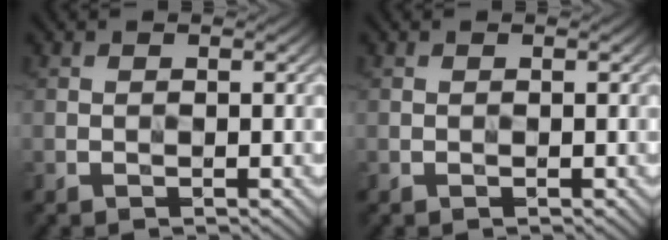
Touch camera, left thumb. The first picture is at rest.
{"total": 0.0}